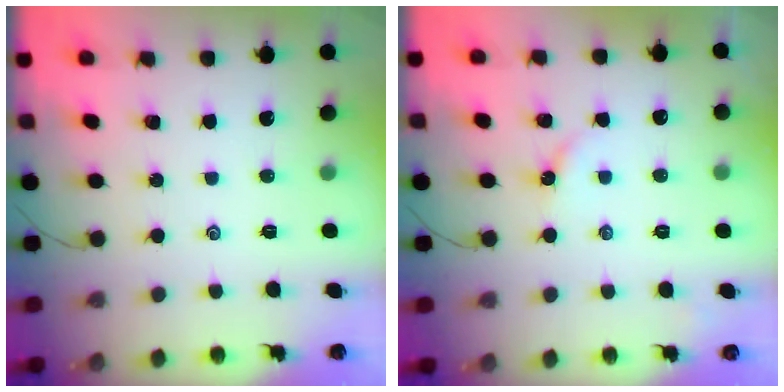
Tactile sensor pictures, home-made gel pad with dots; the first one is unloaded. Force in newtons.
{"total": 2.4, "press": 2.4, "slide": 0.3}